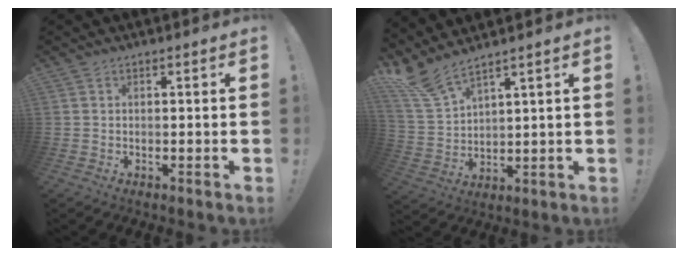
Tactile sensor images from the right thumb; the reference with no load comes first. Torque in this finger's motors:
{"motor_torque": [-0.68, 0.70, 0.78, 0.80, 0.02]}